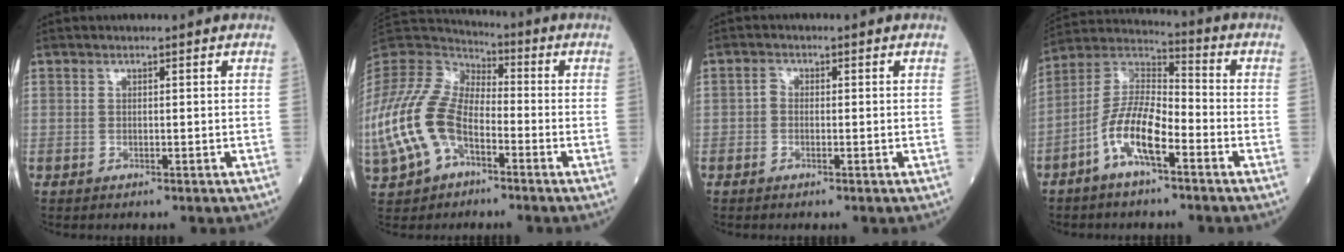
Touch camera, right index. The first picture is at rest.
{"total": 19.2, "force": [-6.7, 11.7, 13.6], "torque": [-0.353, 0.001, -0.125]}
{"total": 1.0, "force": [-0.3, 0.8, 0.6], "torque": [-0.010, 0.002, -0.009]}
{"total": 10.4, "force": [-4.9, 2.9, 8.7], "torque": [-0.185, 0.013, -0.098]}